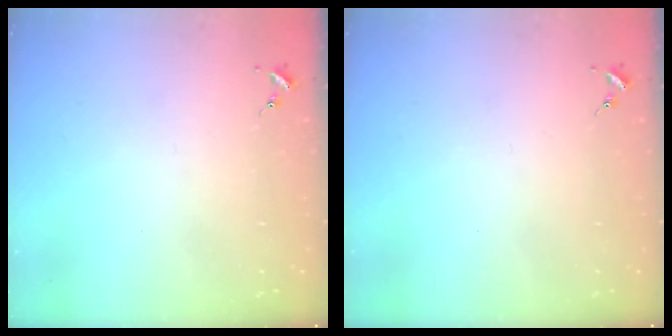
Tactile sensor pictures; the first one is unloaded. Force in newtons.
{"total": 0.0}